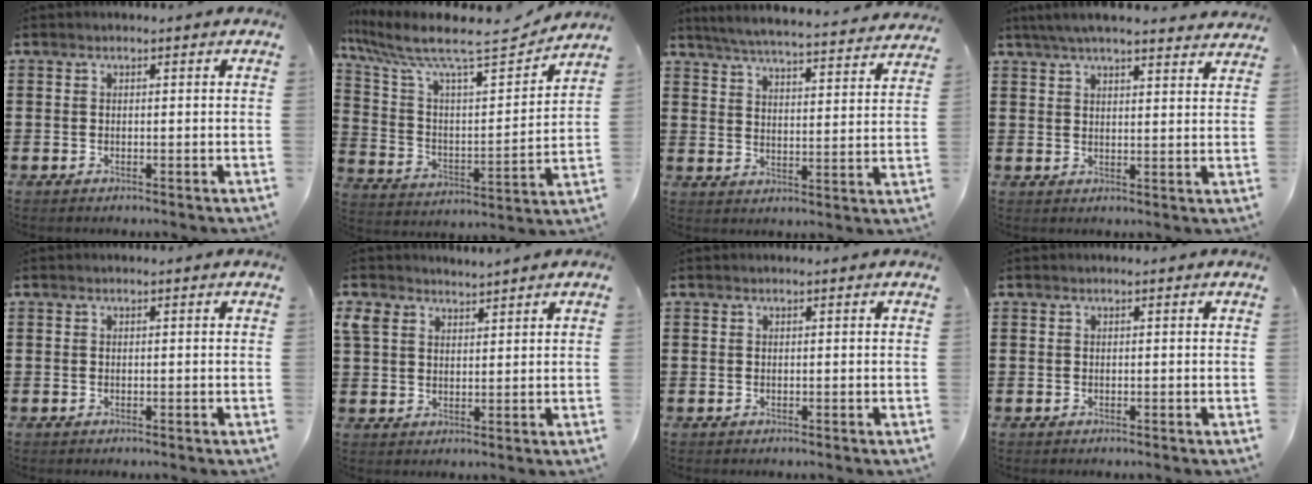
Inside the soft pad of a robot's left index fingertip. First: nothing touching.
{"total": 11.1, "force": [9.1, 1.6, 6.1], "torque": [-0.149, -0.063, 0.145]}
{"total": 5.1, "force": [4.9, -0.4, 1.4], "torque": [-0.051, -0.038, 0.081]}
{"total": 4.9, "force": [4.5, 0.1, 1.9], "torque": [-0.051, -0.013, 0.082]}
{"total": 0.0}
{"total": 3.5, "force": [2.8, 1.9, 1.1], "torque": [-0.035, 0.004, 0.052]}
{"total": 0.0}
{"total": 0.0}